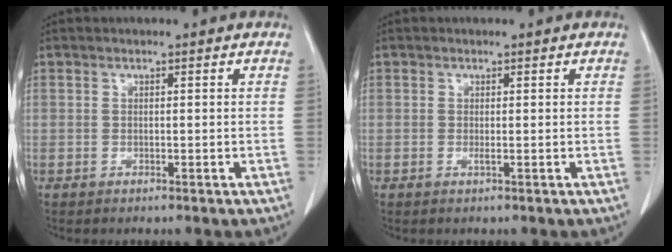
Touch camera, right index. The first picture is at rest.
{"total": 0.8, "force": [-0.1, 0.3, 0.7], "torque": [-0.017, -0.002, -0.001]}